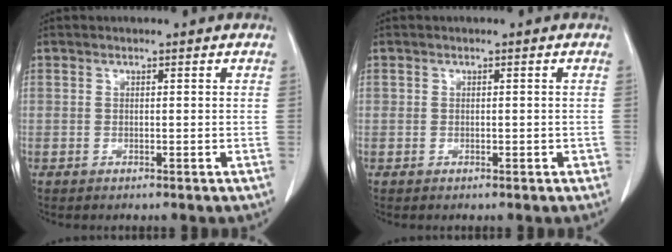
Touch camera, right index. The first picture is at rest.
{"total": 0.9, "force": [-0.2, 0.8, 0.3], "torque": [-0.005, 0.011, 0.000]}